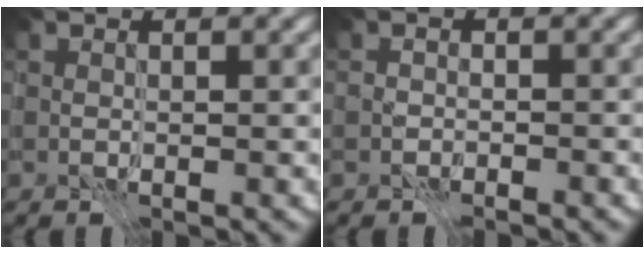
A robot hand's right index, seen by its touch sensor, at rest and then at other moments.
{"total": 1.3, "force": [-1.2, 0.3, -0.4], "torque": [0.005, 0.005, -0.023]}